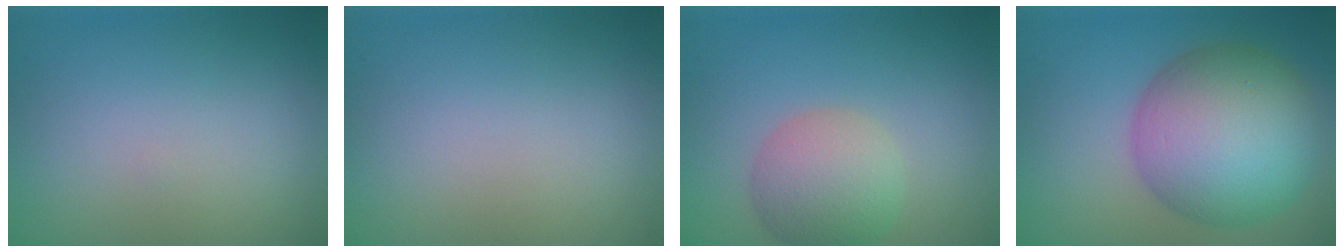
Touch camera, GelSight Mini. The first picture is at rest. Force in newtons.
{"total": 0.0}
{"total": 5.1, "press": 5.0, "slide": 0.3}
{"total": 11.6, "press": 11.6, "slide": 0.3}